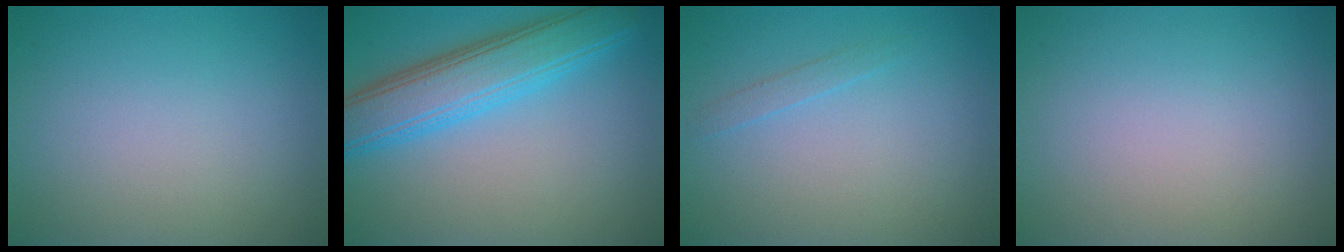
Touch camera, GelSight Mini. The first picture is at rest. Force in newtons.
{"total": 6.6, "press": 6.6, "slide": 0.2}
{"total": 0.9, "press": 0.9, "slide": 0.0}
{"total": 0.0}